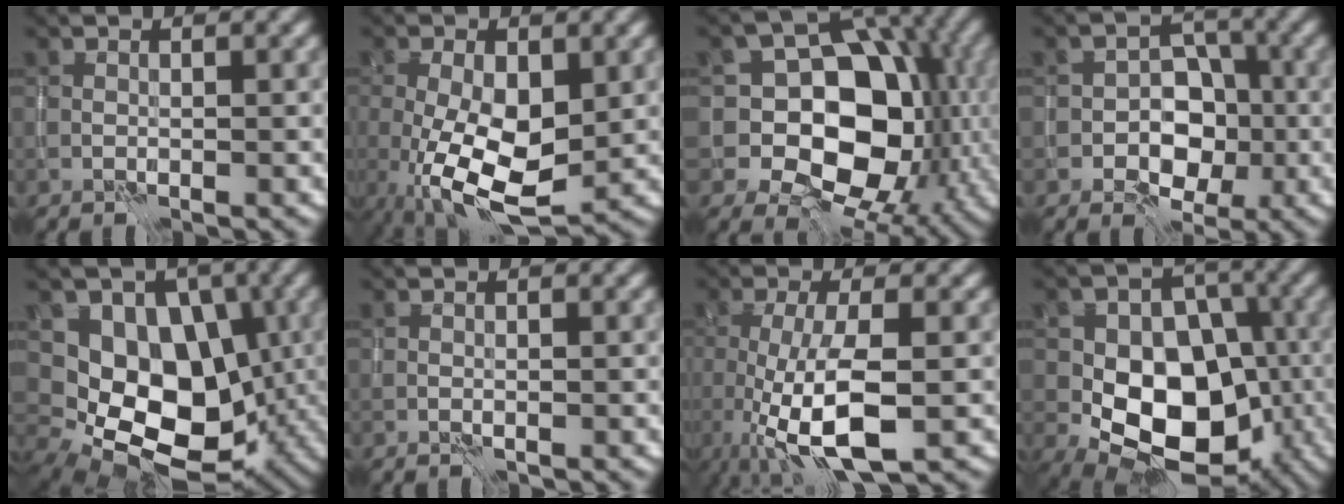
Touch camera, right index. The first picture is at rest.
{"total": 8.8, "force": [-1.8, 4.1, 7.6], "torque": [-0.151, -0.013, -0.030]}
{"total": 12.2, "force": [-1.0, 8.9, 8.3], "torque": [-0.086, 0.004, -0.026]}
{"total": 5.0, "force": [-1.4, 3.8, 3.0], "torque": [-0.012, 0.004, -0.036]}
{"total": 12.0, "force": [-0.7, 8.6, 8.4], "torque": [-0.110, -0.018, -0.011]}
{"total": 0.0}
{"total": 7.7, "force": [-2.0, 2.2, 7.0], "torque": [-0.148, -0.011, -0.035]}
{"total": 13.4, "force": [-3.0, 10.0, 8.4], "torque": [-0.087, 0.000, -0.062]}